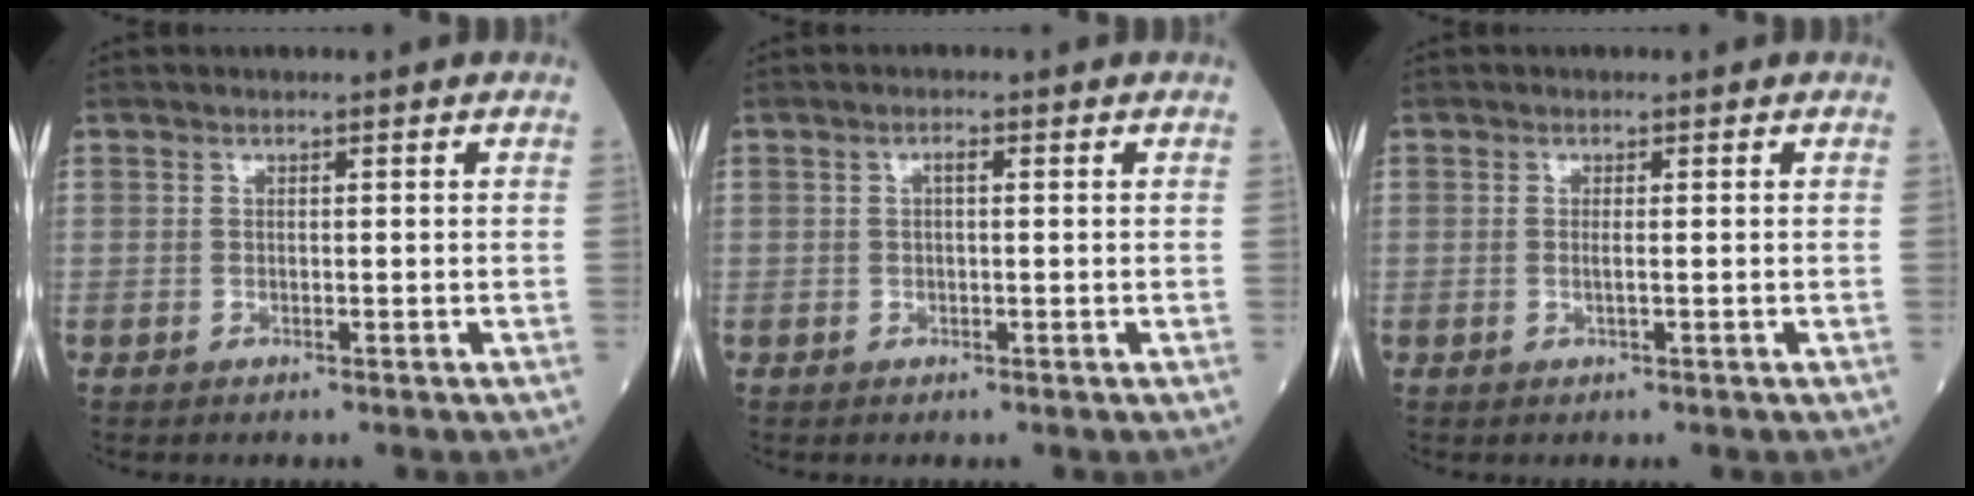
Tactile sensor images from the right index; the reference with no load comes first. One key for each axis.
{"total": 1.0, "fx": 0.2, "fy": 0.2, "fz": 1.0, "tx": -0.015, "ty": 0.004, "tz": 0.002}
{"total": 0.8, "fx": -0.2, "fy": -0.1, "fz": 0.7, "tx": -0.019, "ty": -0.001, "tz": -0.005}